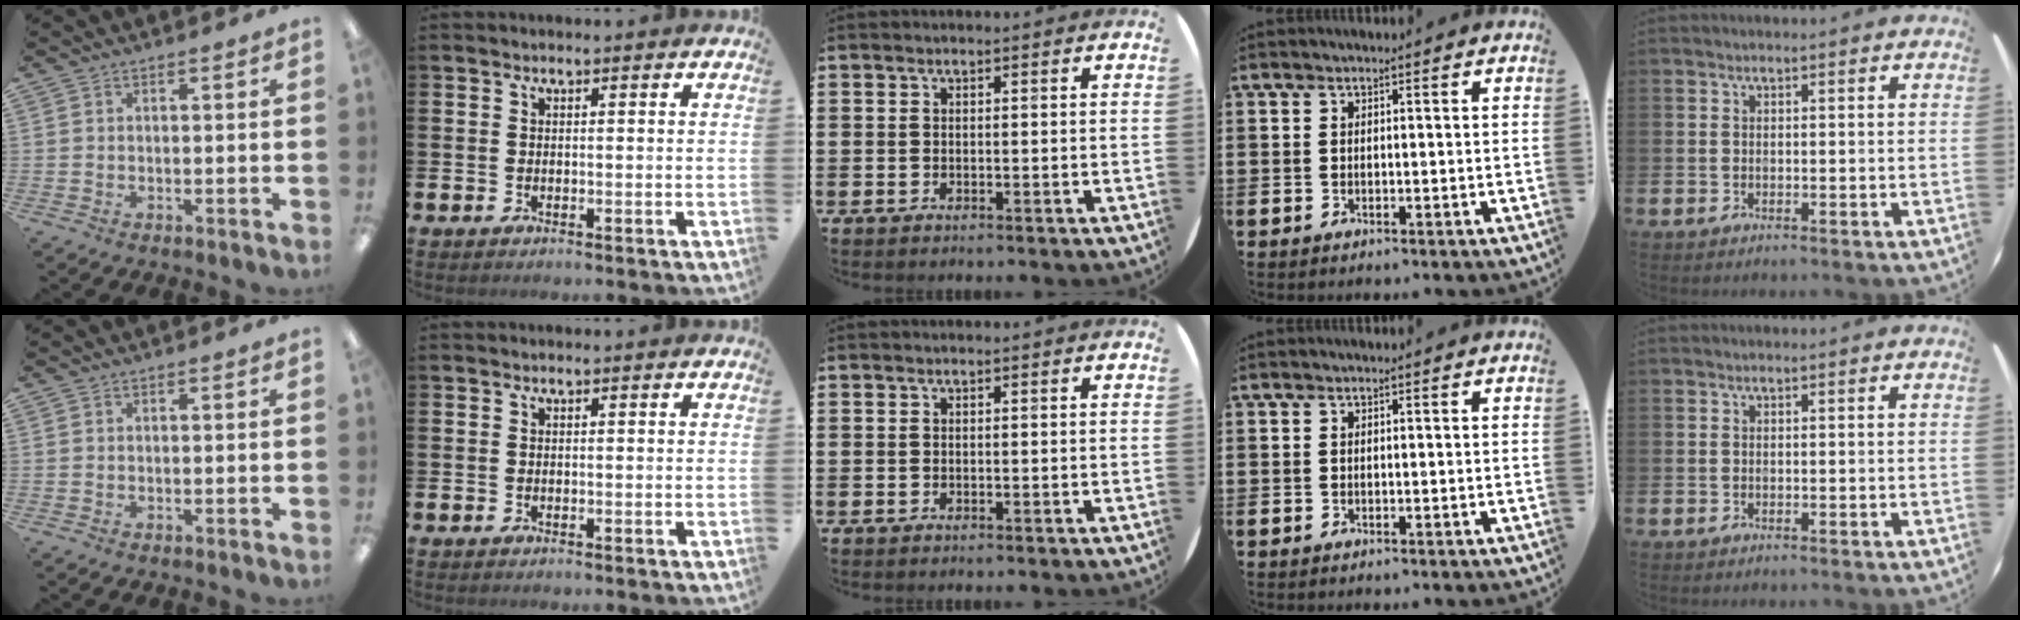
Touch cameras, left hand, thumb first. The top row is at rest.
{}